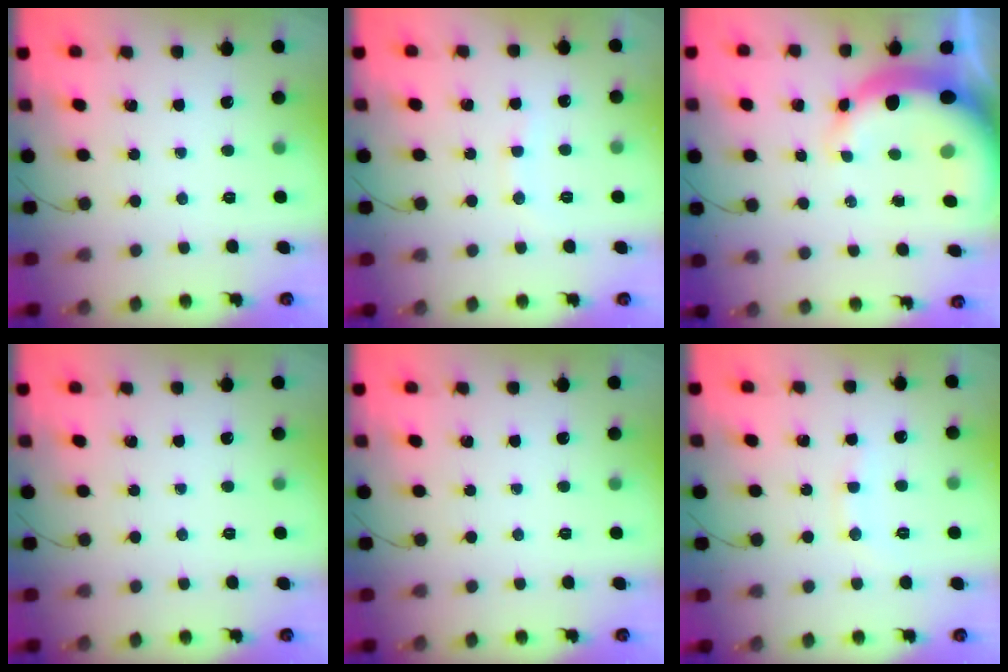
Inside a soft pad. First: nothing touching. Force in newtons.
{"total": 3.5, "press": 3.4, "slide": 0.9}
{"total": 11.6, "press": 11.3, "slide": 2.7}
{"total": 0.0}
{"total": 0.0}
{"total": 6.5, "press": 6.4, "slide": 1.4}